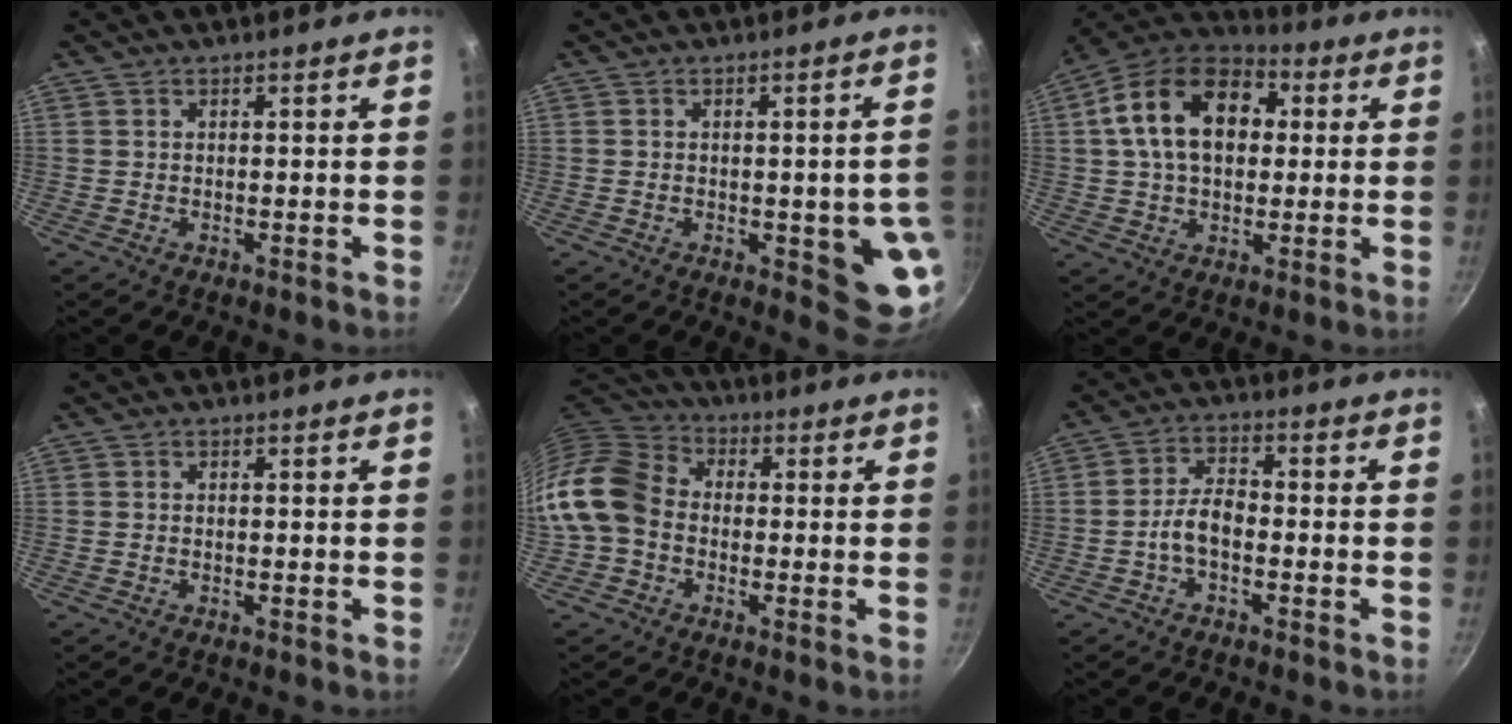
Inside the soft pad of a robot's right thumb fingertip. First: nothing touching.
{"total": 10.3, "force": [-1.7, 3.9, 9.4], "torque": [-0.074, -0.008, -0.019]}
{"total": 18.0, "force": [3.4, 12.1, 12.8], "torque": [-0.193, 0.026, 0.039]}
{"total": 0.0}
{"total": 12.4, "force": [-2.4, 9.7, 7.4], "torque": [-0.123, 0.030, -0.070]}
{"total": 5.4, "force": [-2.0, 2.9, 4.1], "torque": [-0.073, 0.030, -0.044]}